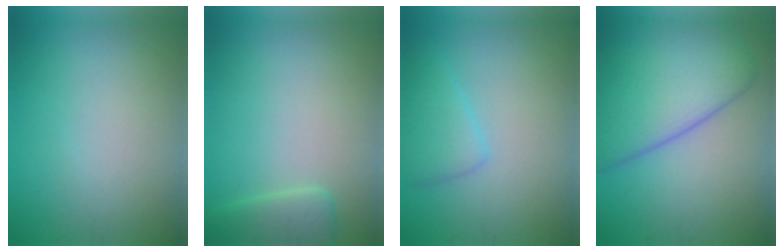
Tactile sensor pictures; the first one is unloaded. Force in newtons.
{"total": 2.6, "press": 2.6, "slide": 0.2}
{"total": 2.8, "press": 2.8, "slide": 0.2}
{"total": 10.4, "press": 10.4, "slide": 0.2}